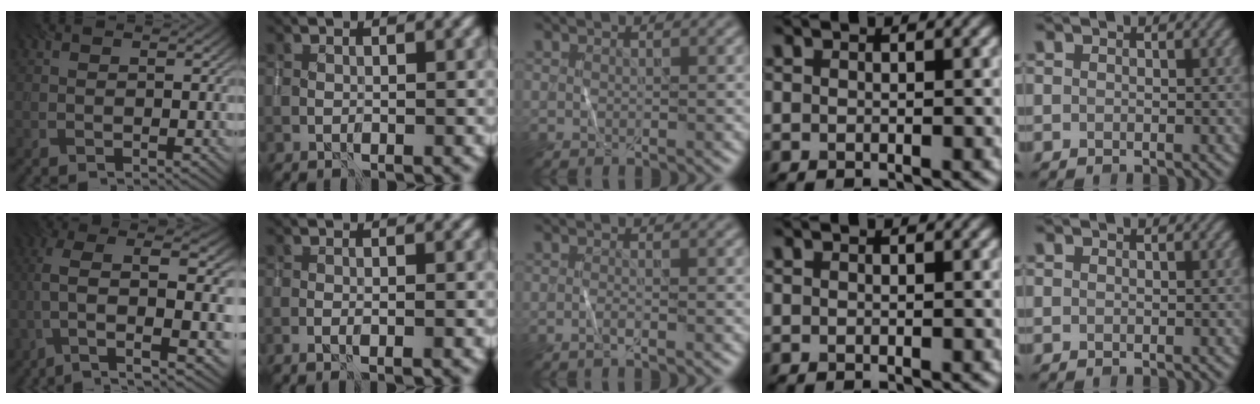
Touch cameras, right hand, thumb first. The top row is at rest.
{"thumb": {"total": 11.5, "force": [1.1, 3.6, 10.8], "torque": [-0.209, 0.015, 0.020]}, "index": {"total": 0.8, "force": [-0.5, 0.1, 0.7], "torque": [-0.006, 0.006, -0.010]}, "middle": {"total": 0.8, "force": [-0.4, 0.2, 0.6], "torque": [-0.010, 0.002, -0.010]}}